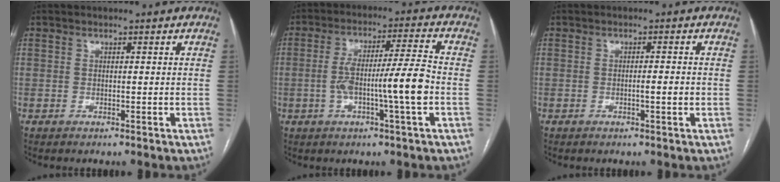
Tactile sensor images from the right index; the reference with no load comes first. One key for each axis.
{"total": 10.3, "fx": -2.2, "fy": -0.1, "fz": 10.1, "tx": -0.180, "ty": 0.012, "tz": -0.039}
{"total": 1.9, "fx": -0.4, "fy": 0.1, "fz": 1.9, "tx": -0.031, "ty": 0.000, "tz": -0.007}